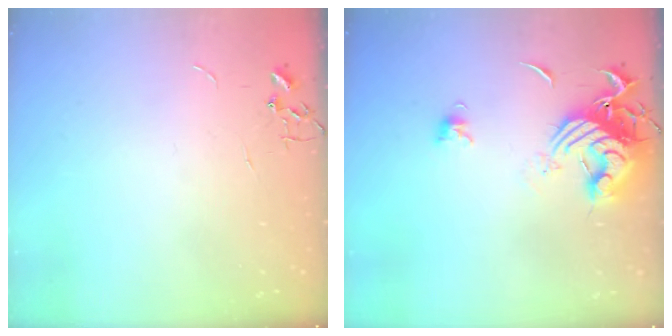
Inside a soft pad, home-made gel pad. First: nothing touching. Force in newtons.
{"total": 13.0, "press": 12.9, "slide": 1.6}